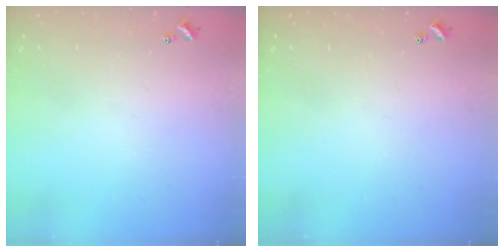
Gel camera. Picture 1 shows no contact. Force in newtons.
{"total": 0.0}